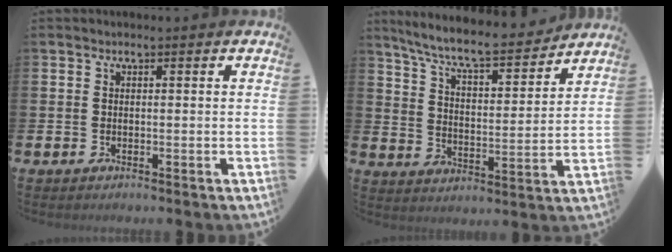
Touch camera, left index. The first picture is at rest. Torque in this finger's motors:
{"motor_torque": [0.95, -1.19, 0.61, 0.21]}